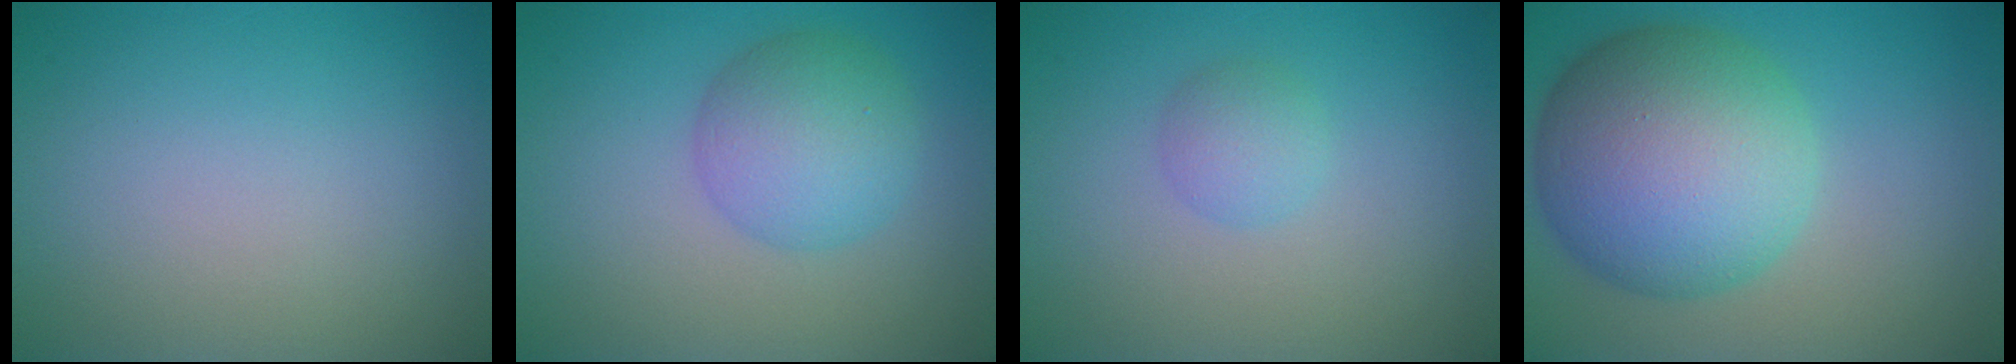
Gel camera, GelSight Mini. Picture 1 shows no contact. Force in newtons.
{"total": 4.9, "press": 4.9, "slide": 0.1}
{"total": 1.8, "press": 1.8, "slide": 0.2}
{"total": 11.9, "press": 11.9, "slide": 0.2}